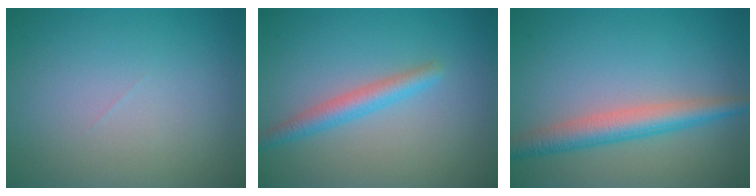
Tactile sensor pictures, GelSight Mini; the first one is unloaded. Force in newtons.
{"total": 2.5, "press": 2.5, "slide": 0.2}
{"total": 4.0, "press": 4.0, "slide": 0.1}